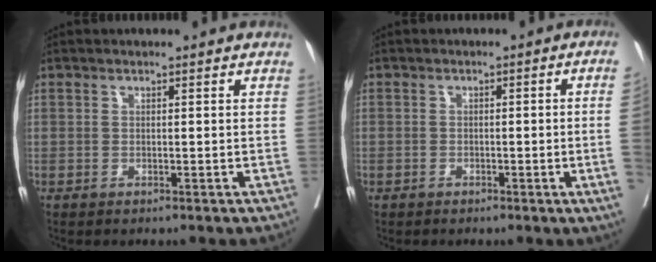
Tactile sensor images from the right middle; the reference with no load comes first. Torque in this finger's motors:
{"motor_torque": [0.78, -0.72, -0.39, -0.21]}